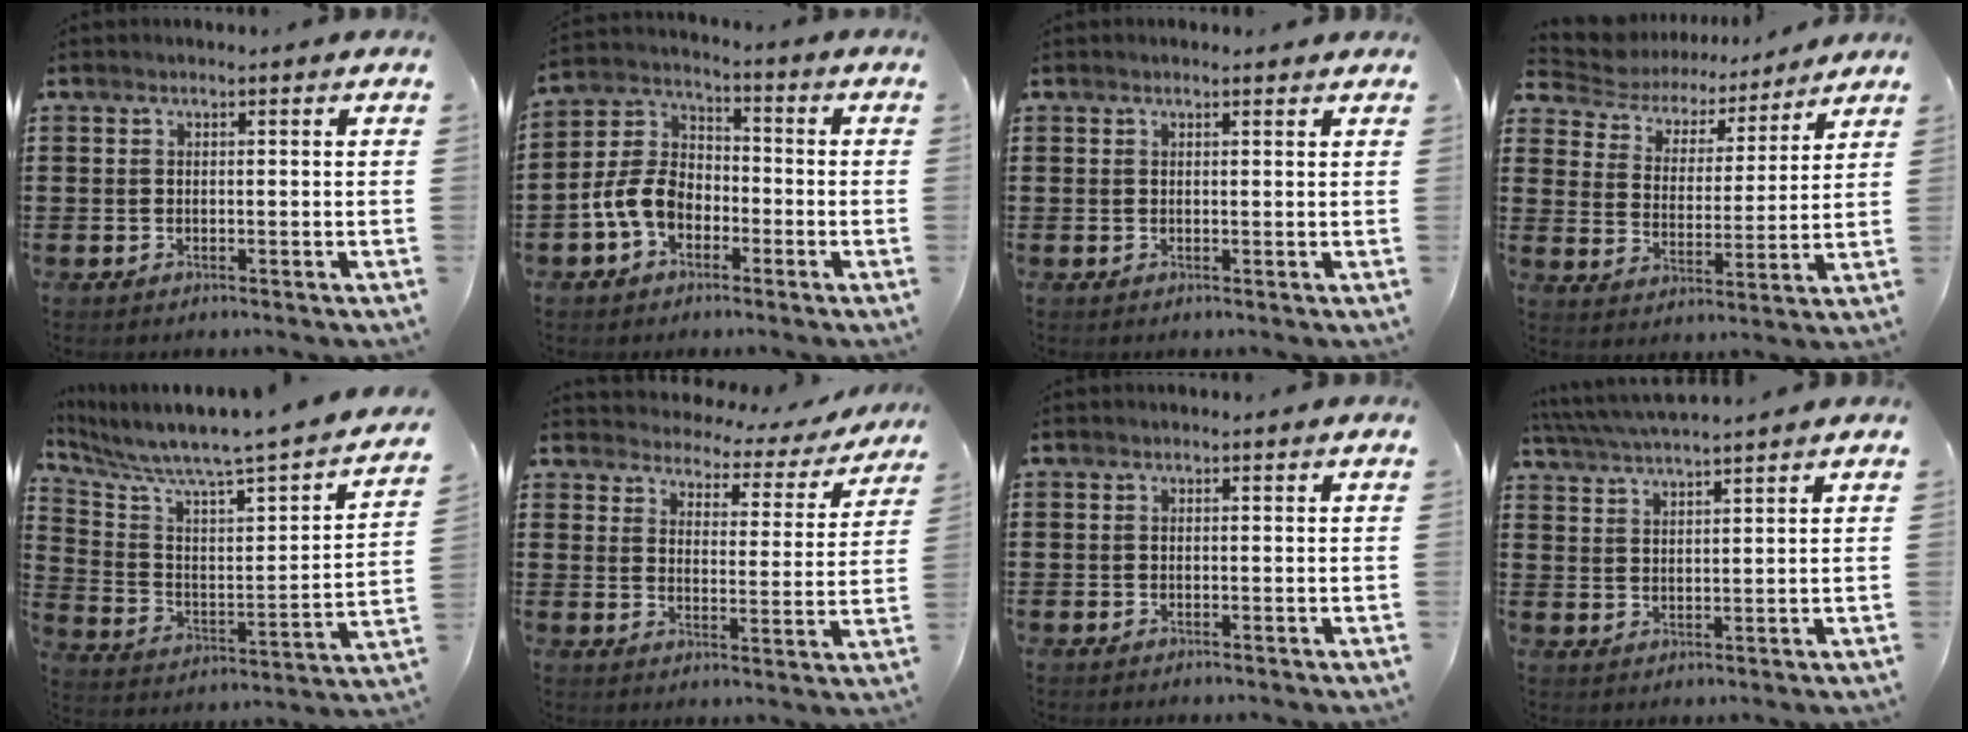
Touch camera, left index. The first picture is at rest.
{"total": 7.6, "force": [-2.9, 5.3, 4.5], "torque": [-0.127, 0.005, -0.066]}
{"total": 0.7, "force": [0.6, 0.1, 0.4], "torque": [-0.008, 0.002, 0.012]}
{"total": 5.9, "force": [5.6, 1.7, 0.8], "torque": [-0.050, -0.035, 0.094]}
{"total": 4.9, "force": [4.3, -0.2, 2.3], "torque": [-0.071, -0.057, 0.061]}
{"total": 2.9, "force": [2.8, 0.4, -0.2], "torque": [-0.019, -0.027, 0.040]}
{"total": 0.0}
{"total": 4.2, "force": [4.0, -0.4, 1.2], "torque": [-0.037, -0.014, 0.071]}